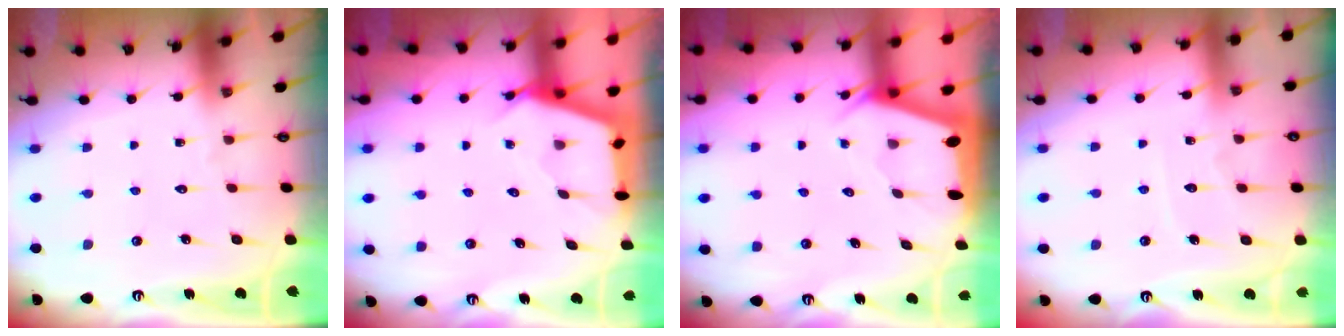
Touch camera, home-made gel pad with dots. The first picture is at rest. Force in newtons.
{"total": 2.5, "press": 2.5, "slide": 0.3}
{"total": 2.0, "press": 2.0, "slide": 0.3}
{"total": 4.9, "press": 4.9, "slide": 0.3}